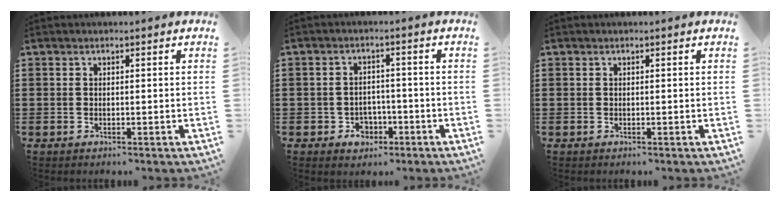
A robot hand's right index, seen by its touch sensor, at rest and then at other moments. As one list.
[{"total": 2.9, "force": [-1.8, 2.0, 1.0], "torque": [-0.023, 0.002, -0.038]}, {"total": 0.0}]